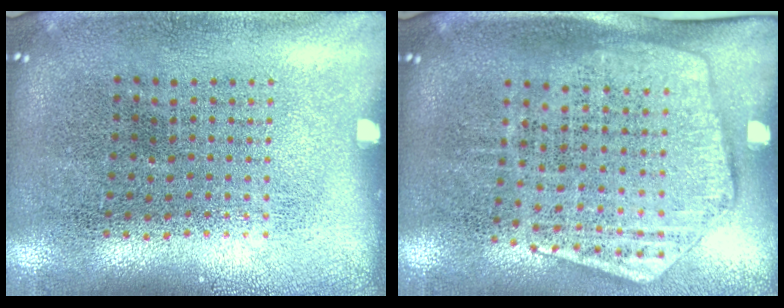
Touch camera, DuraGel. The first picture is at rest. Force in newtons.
{"total": 1.8, "press": 1.5, "slide": 1.0}